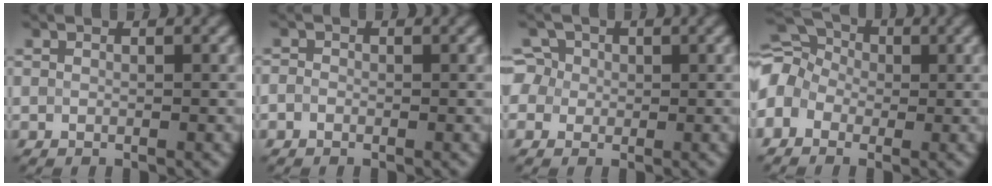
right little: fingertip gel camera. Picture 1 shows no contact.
{"total": 0.7, "force": [-0.4, 0.5, 0.2], "torque": [-0.002, -0.001, -0.010]}
{"total": 3.5, "force": [0.5, 3.3, 1.1], "torque": [-0.012, 0.030, -0.011]}
{"total": 6.6, "force": [-0.5, 5.4, 3.9], "torque": [-0.086, 0.029, -0.040]}